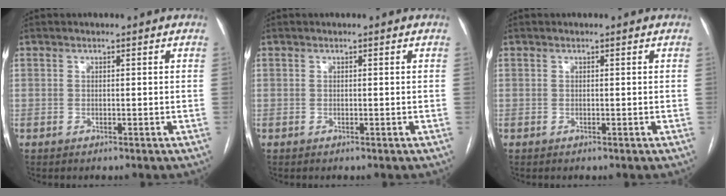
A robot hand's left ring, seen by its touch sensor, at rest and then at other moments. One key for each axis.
{"total": 0.0}
{"total": 0.0}